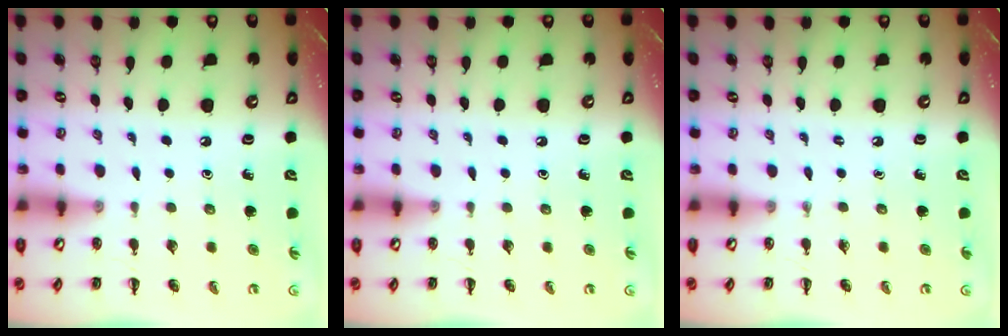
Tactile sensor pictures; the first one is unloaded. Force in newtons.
{"total": 0.0}
{"total": 0.0}